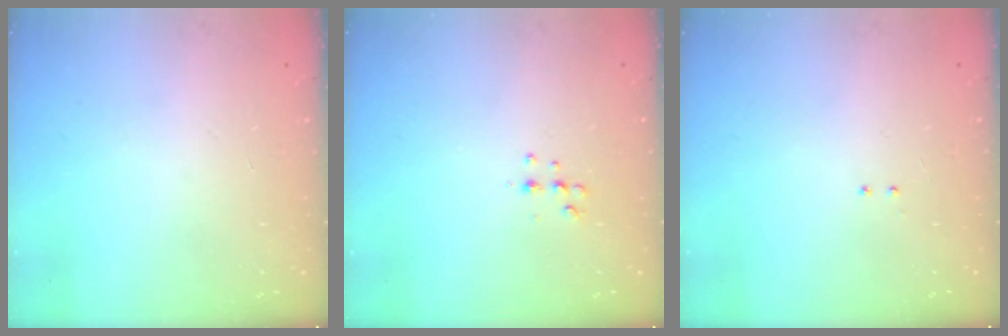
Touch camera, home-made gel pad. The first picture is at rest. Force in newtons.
{"total": 5.3, "press": 5.2, "slide": 0.8}
{"total": 2.0, "press": 2.0, "slide": 0.4}